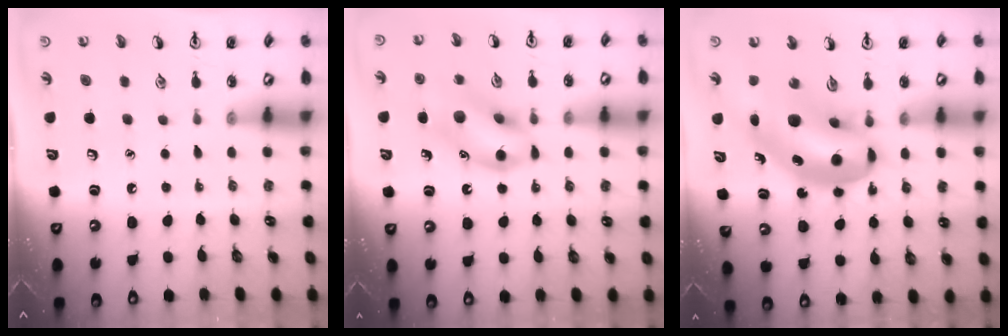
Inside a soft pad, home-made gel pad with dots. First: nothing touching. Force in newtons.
{"total": 13.2, "press": 13.0, "slide": 2.2}
{"total": 13.6, "press": 12.9, "slide": 4.2}